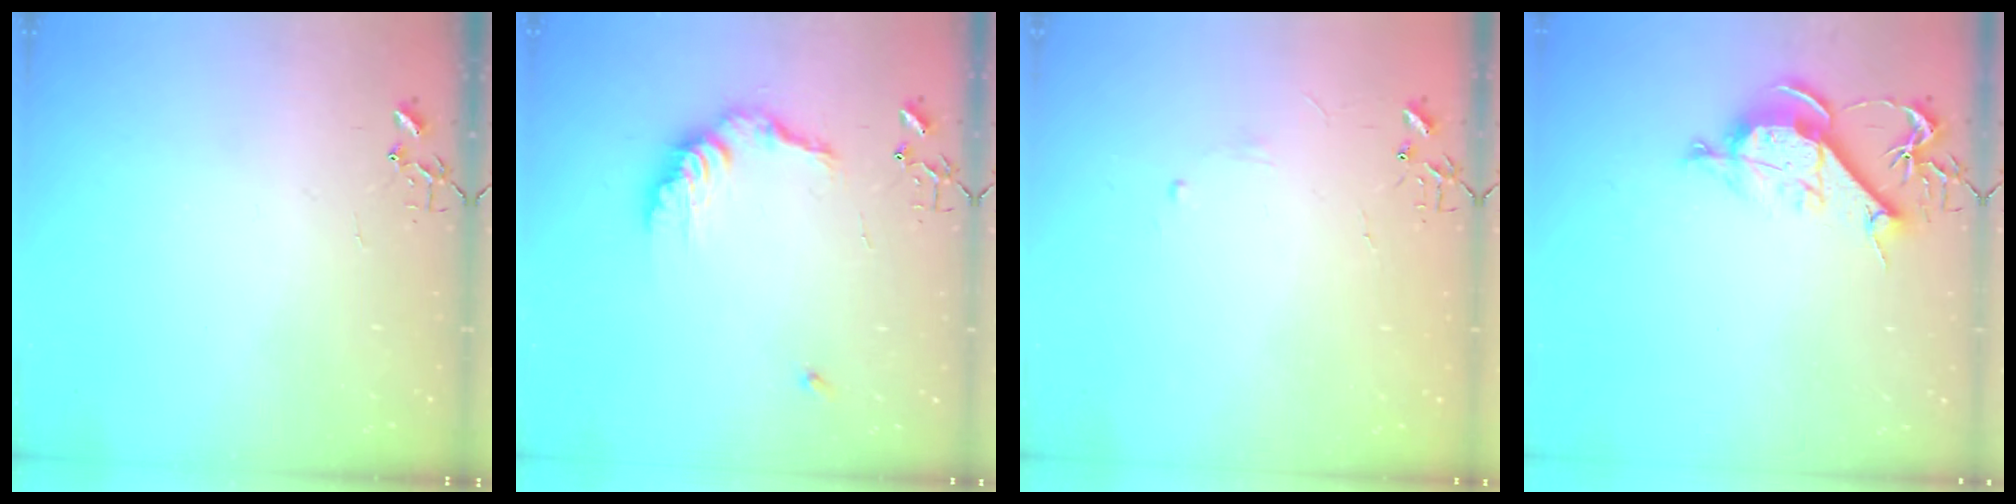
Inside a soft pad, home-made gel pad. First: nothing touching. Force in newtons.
{"total": 13.3, "press": 13.2, "slide": 1.1}
{"total": 2.9, "press": 2.8, "slide": 0.5}
{"total": 9.9, "press": 9.9, "slide": 0.6}